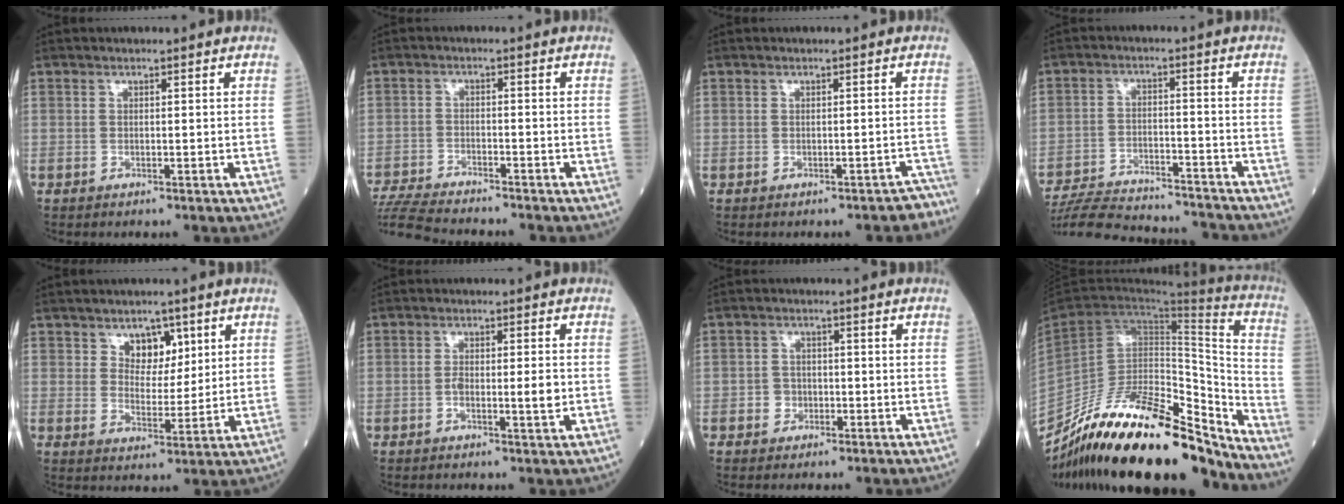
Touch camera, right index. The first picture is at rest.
{"total": 10.7, "force": [-10.0, 1.3, 3.7], "torque": [-0.069, -0.013, -0.171]}
{"total": 3.3, "force": [-2.9, 1.1, 1.0], "torque": [0.005, 0.004, -0.032]}
{"total": 16.9, "force": [-16.0, 2.6, 4.8], "torque": [-0.100, -0.005, -0.241]}
{"total": 5.0, "force": [2.7, 3.2, 2.7], "torque": [-0.035, 0.001, 0.048]}
{"total": 3.7, "force": [-0.6, 0.8, 3.6], "torque": [-0.061, 0.000, -0.010]}
{"total": 2.3, "force": [-0.9, 2.0, 0.6], "torque": [-0.005, 0.009, -0.017]}
{"total": 27.4, "force": [-22.2, 5.8, 14.9], "torque": [-0.221, -0.009, -0.372]}